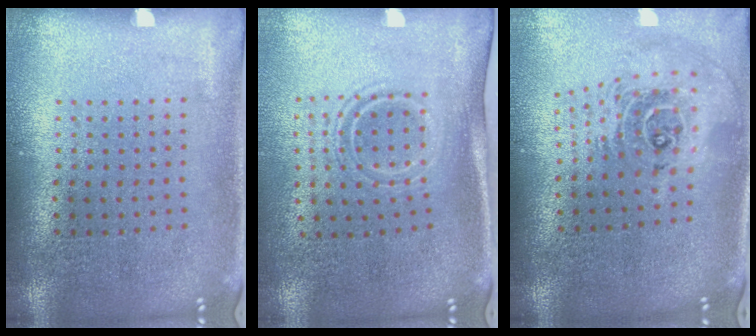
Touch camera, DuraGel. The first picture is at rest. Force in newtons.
{"total": 1.6, "press": 1.0, "slide": 1.2}
{"total": 2.4, "press": 1.8, "slide": 1.6}